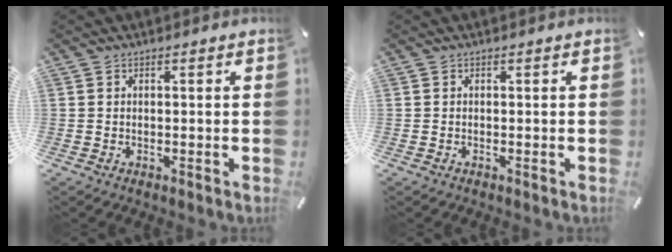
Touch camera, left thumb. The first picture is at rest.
{"total": 0.0}